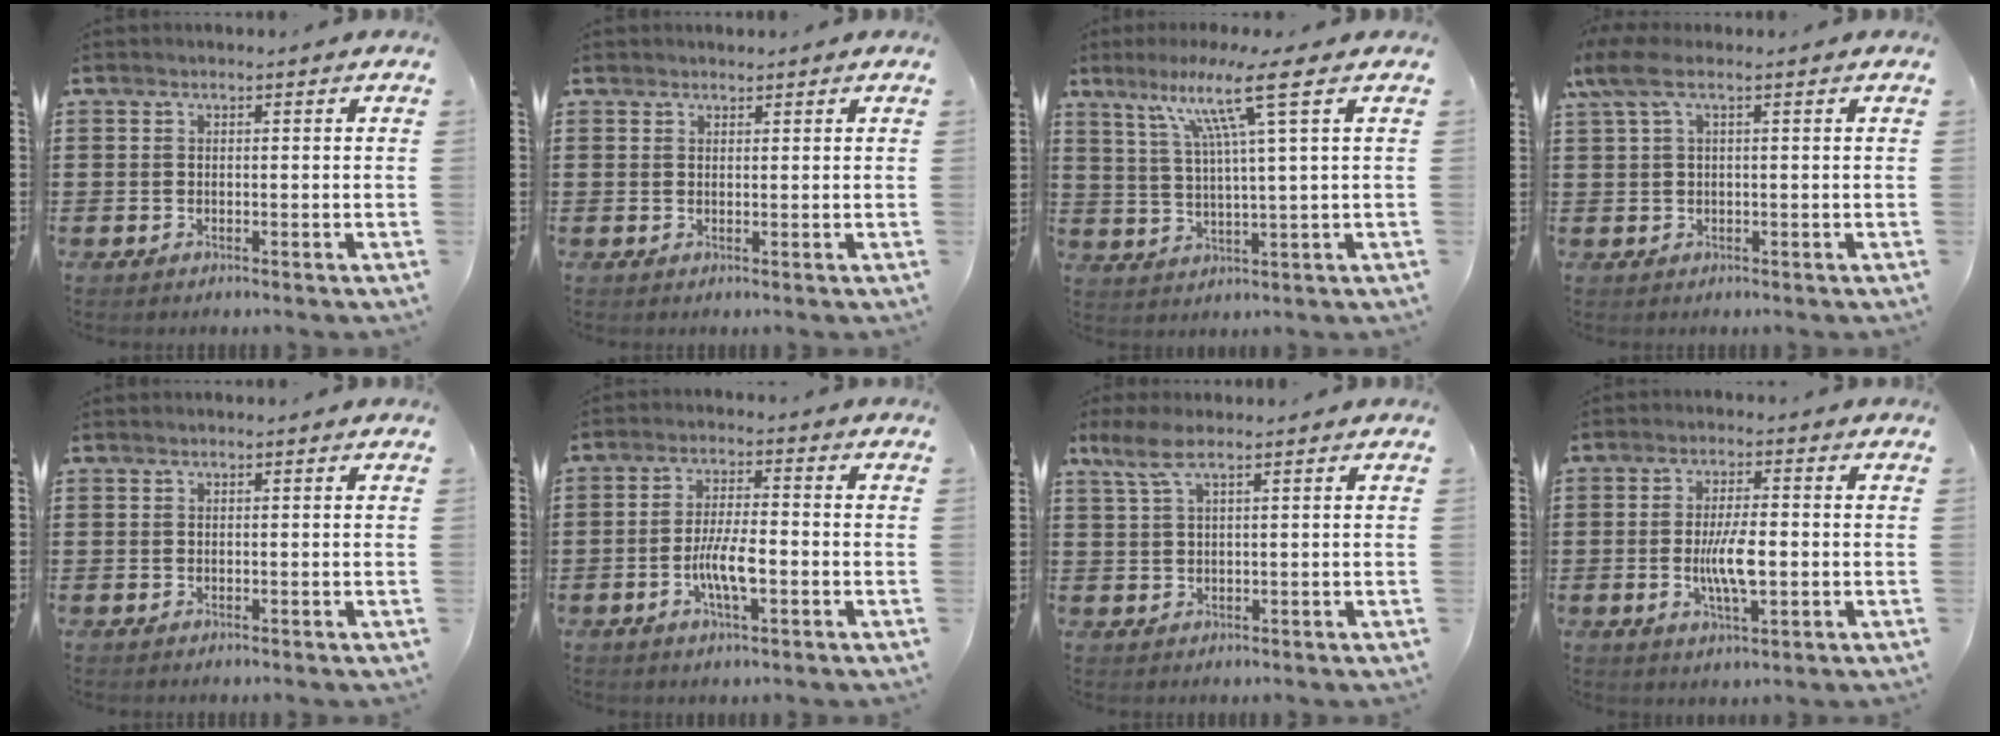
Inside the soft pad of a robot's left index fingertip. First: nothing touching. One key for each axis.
{"total": 1.0, "fx": 0.9, "fy": 0.3, "fz": 0.0, "tx": -0.001, "ty": 0.001, "tz": 0.019}
{"total": 9.9, "fx": 5.1, "fy": -0.4, "fz": 8.5, "tx": -0.170, "ty": -0.002, "tz": 0.080}
{"total": 4.1, "fx": 0.7, "fy": 1.1, "fz": 3.9, "tx": -0.097, "ty": -0.006, "tz": 0.006}
{"total": 0.0}
{"total": 6.5, "fx": -1.8, "fy": 1.8, "fz": 6.0, "tx": -0.120, "ty": 0.000, "tz": -0.035}
{"total": 4.2, "fx": 2.3, "fy": 0.9, "fz": 3.5, "tx": -0.080, "ty": 0.001, "tz": 0.040}
{"total": 7.0, "fx": -0.8, "fy": 2.1, "fz": 6.6, "tx": -0.136, "ty": -0.002, "tz": -0.019}